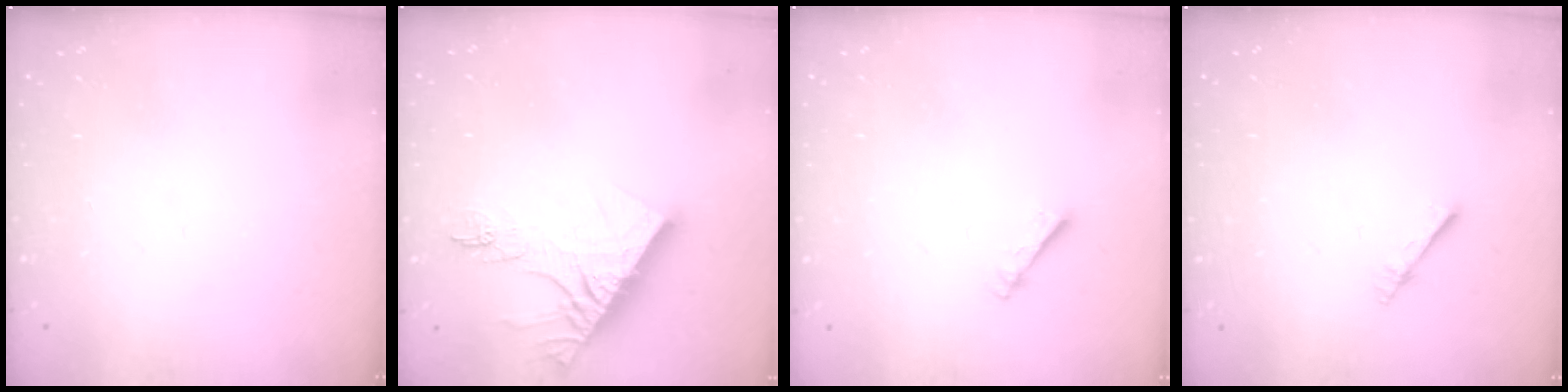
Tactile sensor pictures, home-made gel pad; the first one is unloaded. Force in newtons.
{"total": 13.6, "press": 13.6, "slide": 1.1}
{"total": 2.7, "press": 2.7, "slide": 0.4}
{"total": 4.9, "press": 4.9, "slide": 0.6}